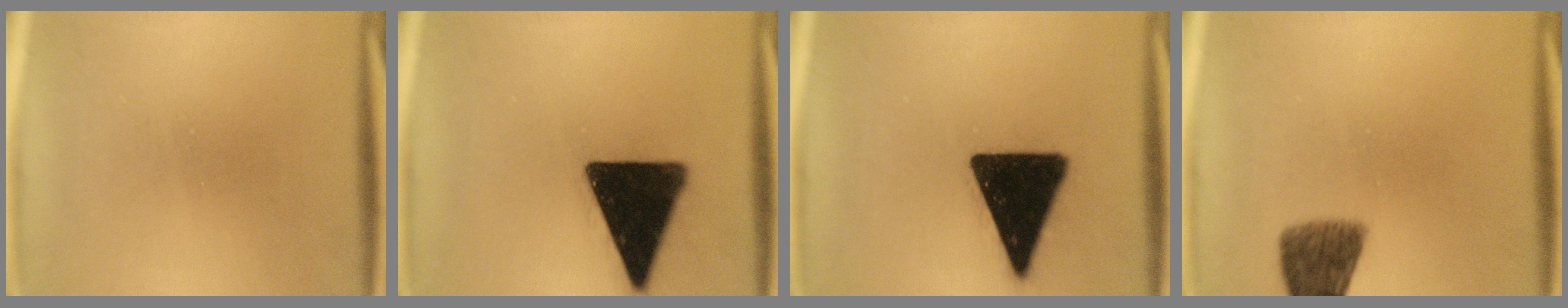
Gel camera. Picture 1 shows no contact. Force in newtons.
{"total": 19.1}
{"total": 18.8}
{"total": 7.5}